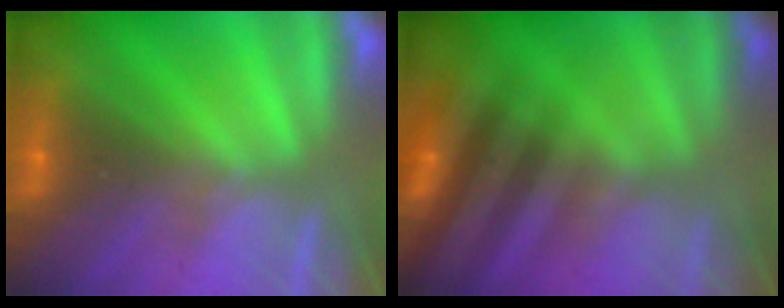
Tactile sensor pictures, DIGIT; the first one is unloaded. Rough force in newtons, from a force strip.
{"total": 2.9}